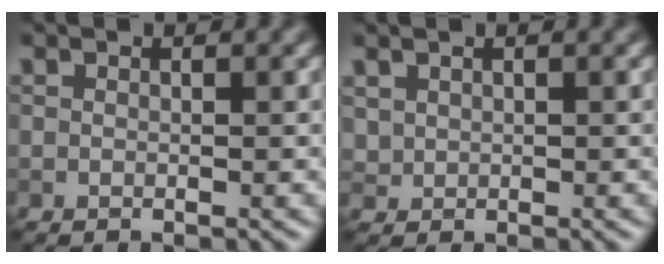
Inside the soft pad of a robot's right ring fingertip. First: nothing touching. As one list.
[{"total": 0.9, "force": [0.5, 0.7, 0.2], "torque": [-0.008, -0.002, 0.016]}]